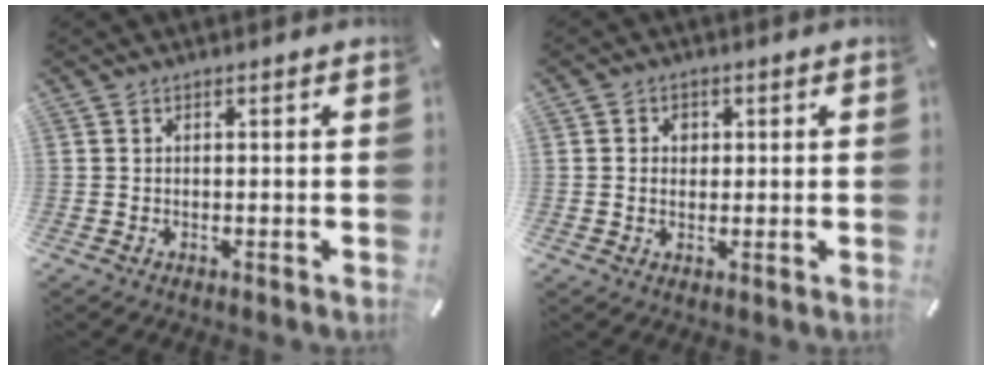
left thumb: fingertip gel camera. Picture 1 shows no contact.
{"total": 3.1, "force": [0.1, 2.7, 1.6], "torque": [-0.018, 0.001, -0.004]}